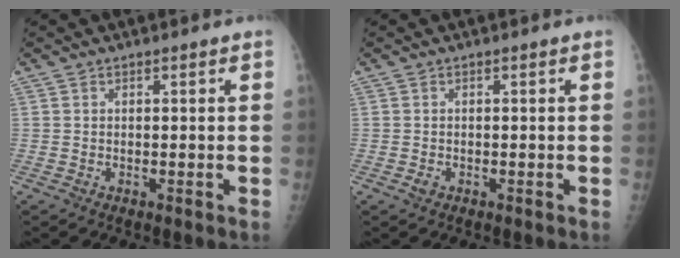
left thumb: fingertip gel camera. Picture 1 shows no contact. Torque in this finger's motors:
{"motor_torque": [-0.23, 0.01, 0.03, 0.01, -0.01]}